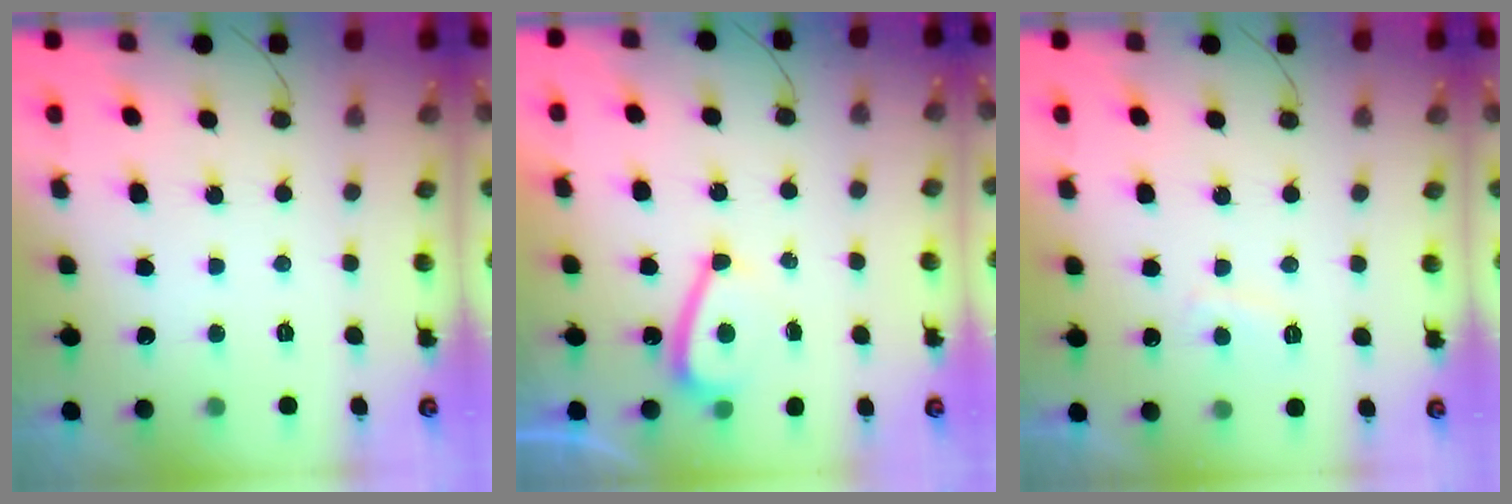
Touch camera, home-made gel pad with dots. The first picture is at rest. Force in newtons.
{"total": 6.6, "press": 6.2, "slide": 2.2}
{"total": 3.4, "press": 3.3, "slide": 0.9}